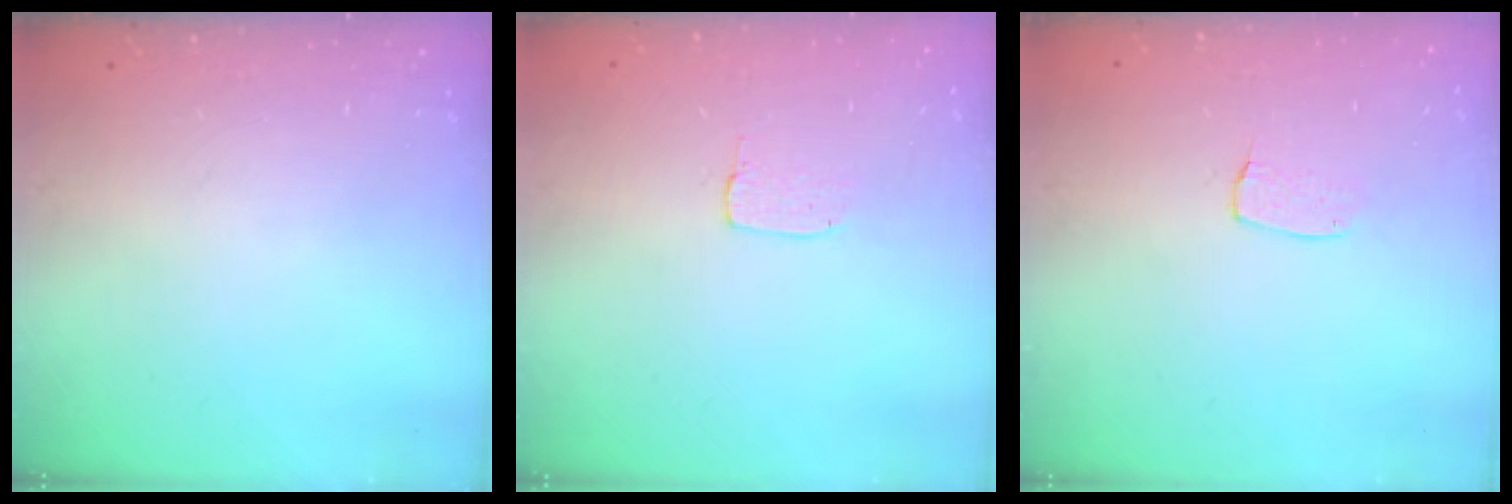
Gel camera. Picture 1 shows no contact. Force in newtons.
{"total": 3.1, "press": 3.1, "slide": 0.2}
{"total": 5.3, "press": 5.3, "slide": 0.3}